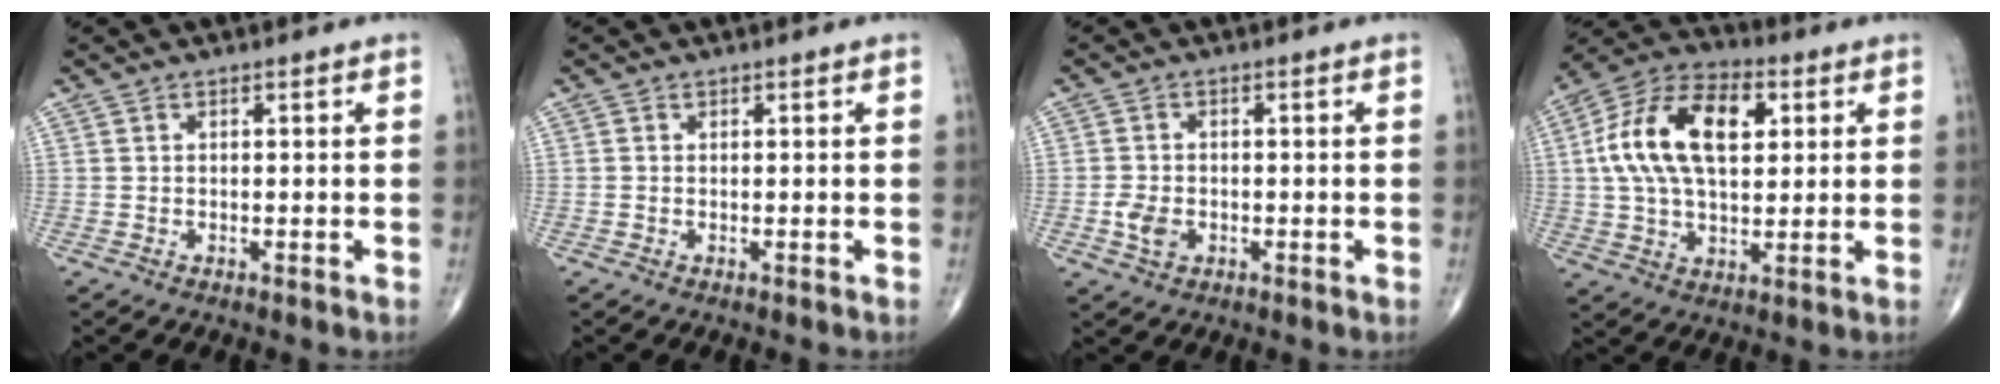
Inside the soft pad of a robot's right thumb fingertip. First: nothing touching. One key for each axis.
{"total": 0.0}
{"total": 3.6, "fx": -1.0, "fy": 2.6, "fz": 2.4, "tx": -0.044, "ty": 0.002, "tz": -0.017}
{"total": 17.9, "fx": 3.7, "fy": 9.6, "fz": 14.7, "tx": -0.268, "ty": 0.020, "tz": 0.061}